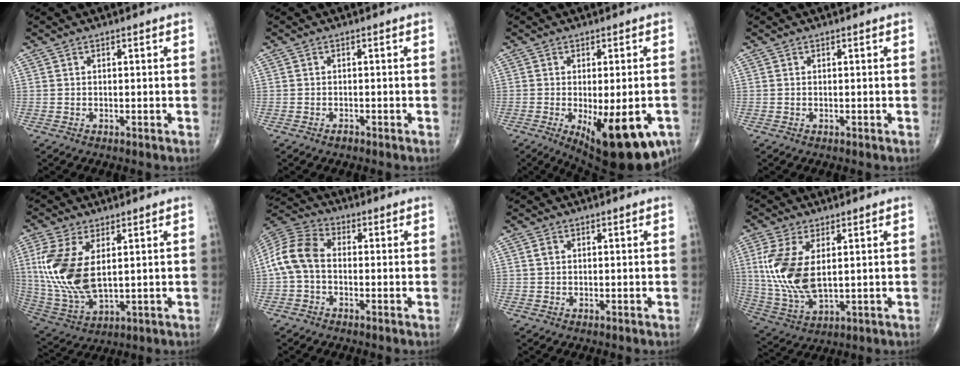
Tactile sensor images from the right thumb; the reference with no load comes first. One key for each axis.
{"total": 0.8, "fx": -0.6, "fy": 0.4, "fz": 0.2, "tx": -0.005, "ty": 0.002, "tz": -0.011}
{"total": 16.6, "fx": -6.6, "fy": 6.2, "fz": 13.9, "tx": -0.149, "ty": -0.008, "tz": -0.076}
{"total": 0.0}
{"total": 15.1, "fx": 2.7, "fy": 7.7, "fz": 12.7, "tx": -0.281, "ty": -0.013, "tz": 0.068}
{"total": 9.9, "fx": -0.8, "fy": 6.8, "fz": 7.2, "tx": -0.146, "ty": 0.027, "tz": -0.030}
{"total": 1.1, "fx": 0.3, "fy": 0.9, "fz": 0.6, "tx": -0.012, "ty": 0.003, "tz": 0.006}
{"total": 13.2, "fx": 2.2, "fy": 6.7, "fz": 11.2, "tx": -0.245, "ty": -0.011, "tz": 0.057}